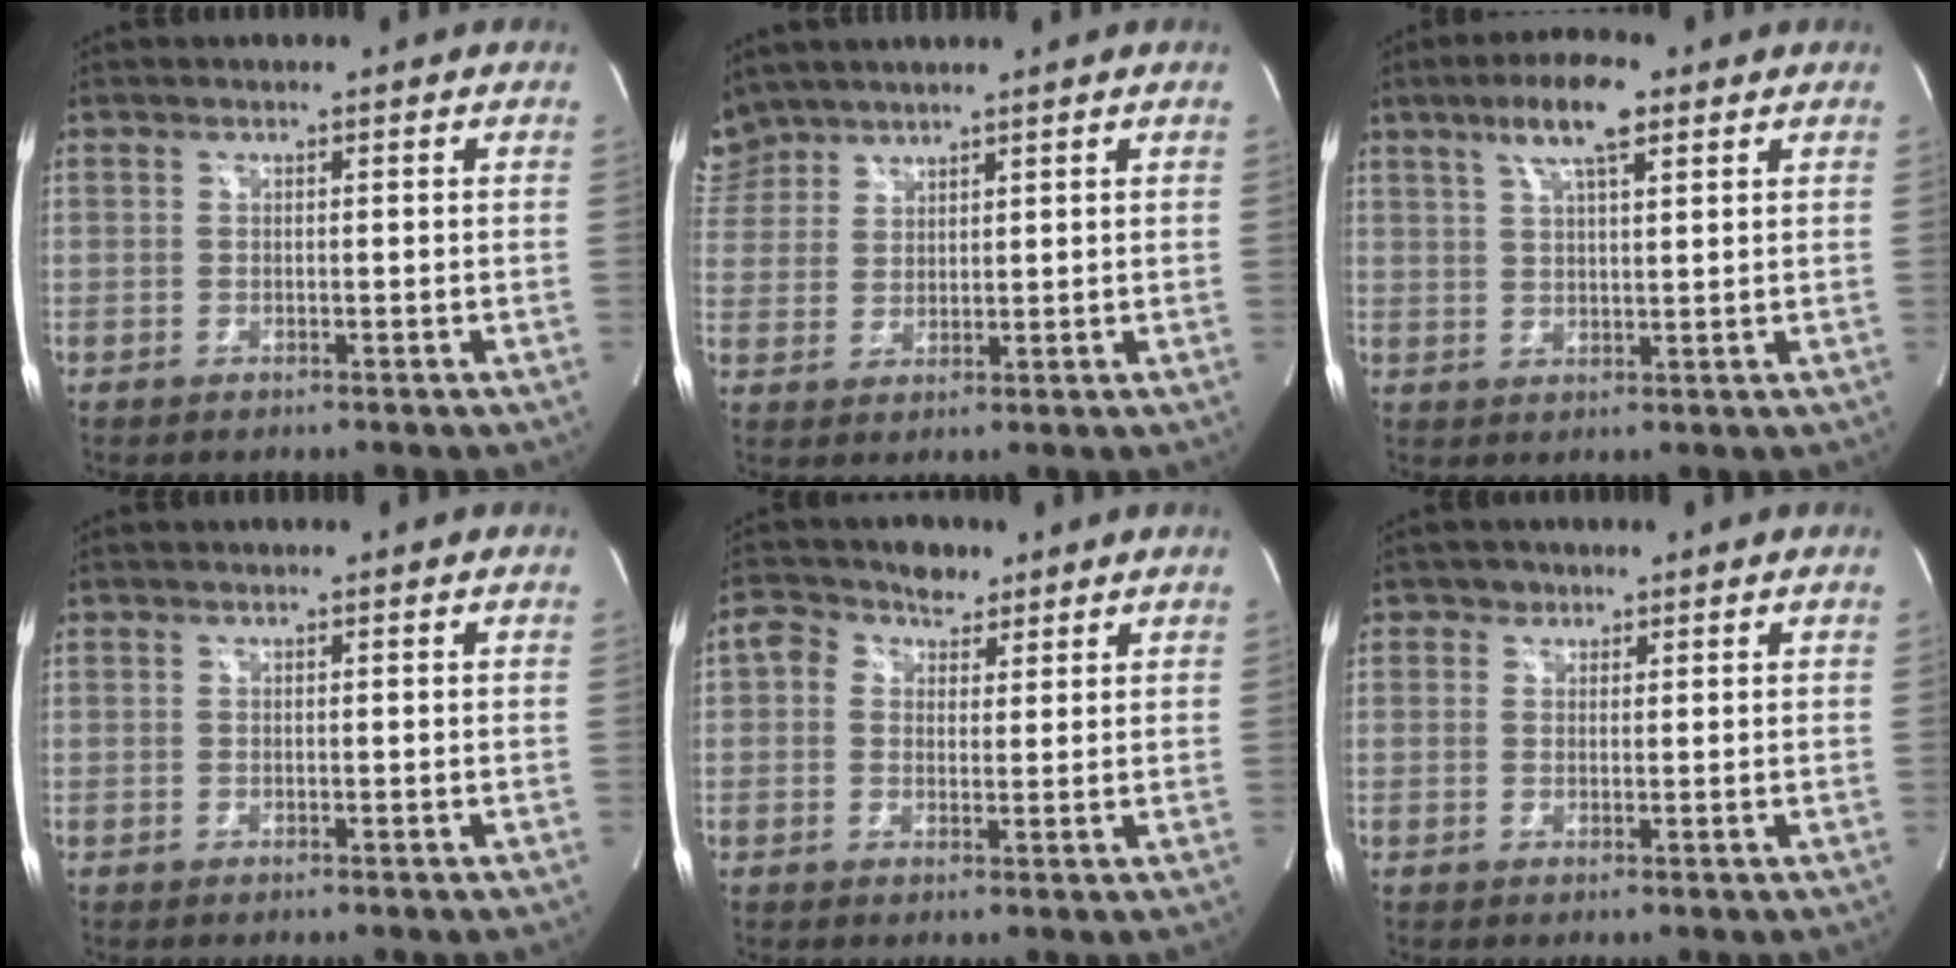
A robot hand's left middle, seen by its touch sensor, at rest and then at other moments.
{"total": 6.6, "force": [5.8, 3.1, 0.2], "torque": [-0.008, 0.013, 0.125]}
{"total": 7.8, "force": [4.6, 1.6, 6.1], "torque": [-0.115, 0.015, 0.081]}
{"total": 0.0}
{"total": 5.5, "force": [2.8, 4.0, 2.4], "torque": [-0.038, 0.032, 0.047]}
{"total": 1.7, "force": [1.0, 1.4, 0.1], "torque": [0.004, 0.001, 0.009]}